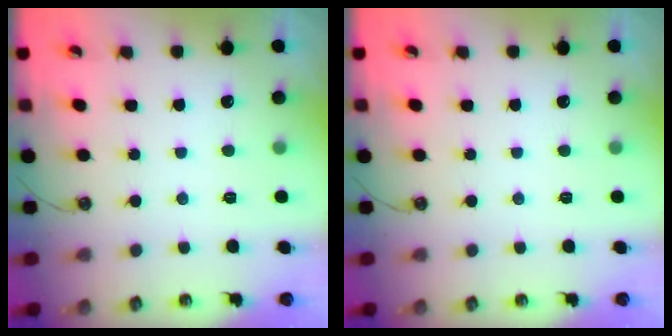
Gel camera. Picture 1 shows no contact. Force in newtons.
{"total": 0.0}